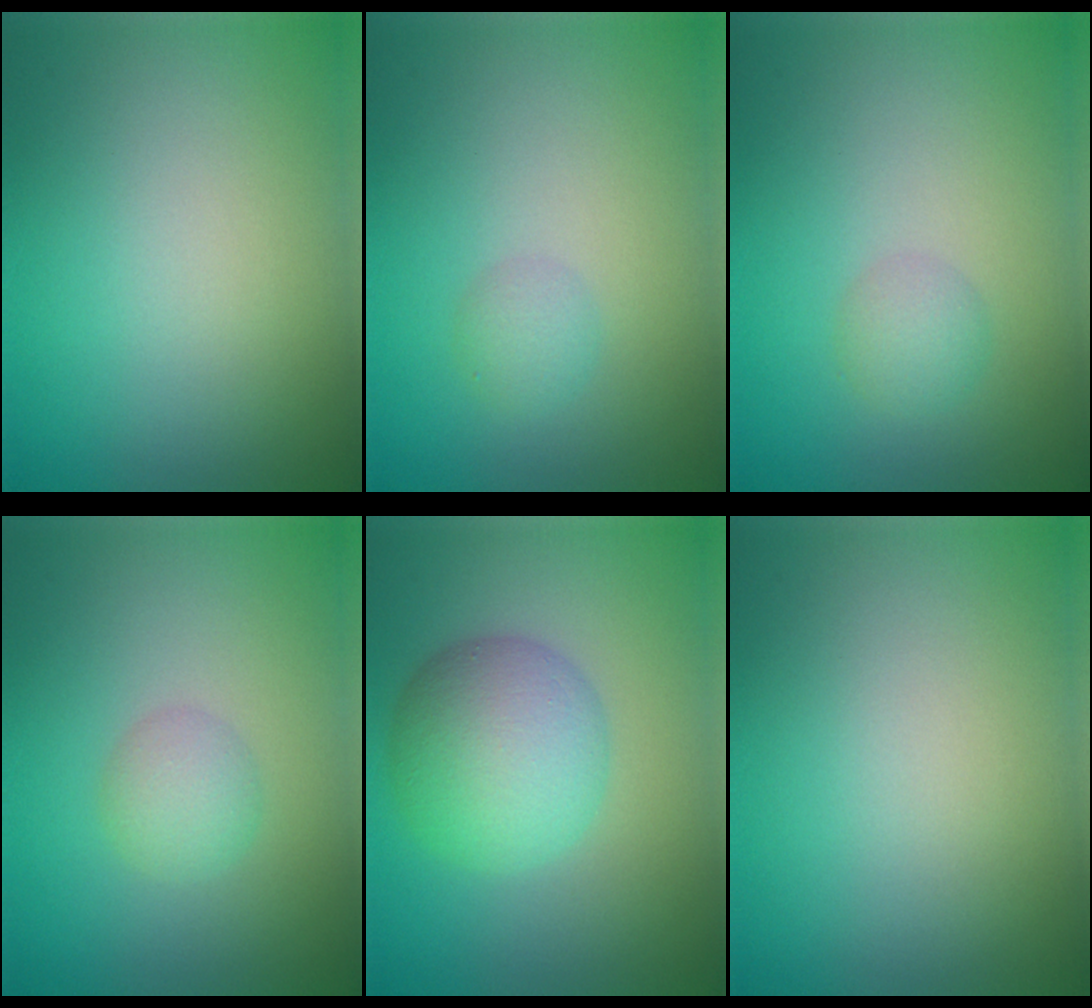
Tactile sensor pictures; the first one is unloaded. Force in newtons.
{"total": 1.3, "press": 1.3, "slide": 0.1}
{"total": 1.6, "press": 1.6, "slide": 0.1}
{"total": 1.9, "press": 1.9, "slide": 0.0}
{"total": 6.2, "press": 6.2, "slide": 0.0}
{"total": 0.0}